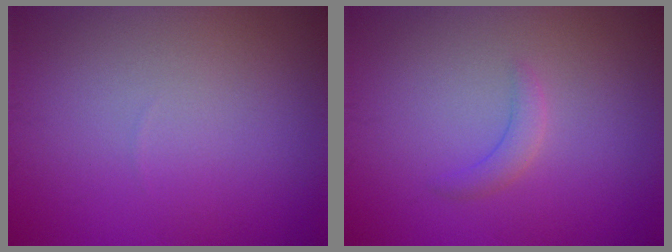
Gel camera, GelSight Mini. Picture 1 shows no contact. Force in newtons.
{"total": 1.4, "press": 1.4, "slide": 0.1}